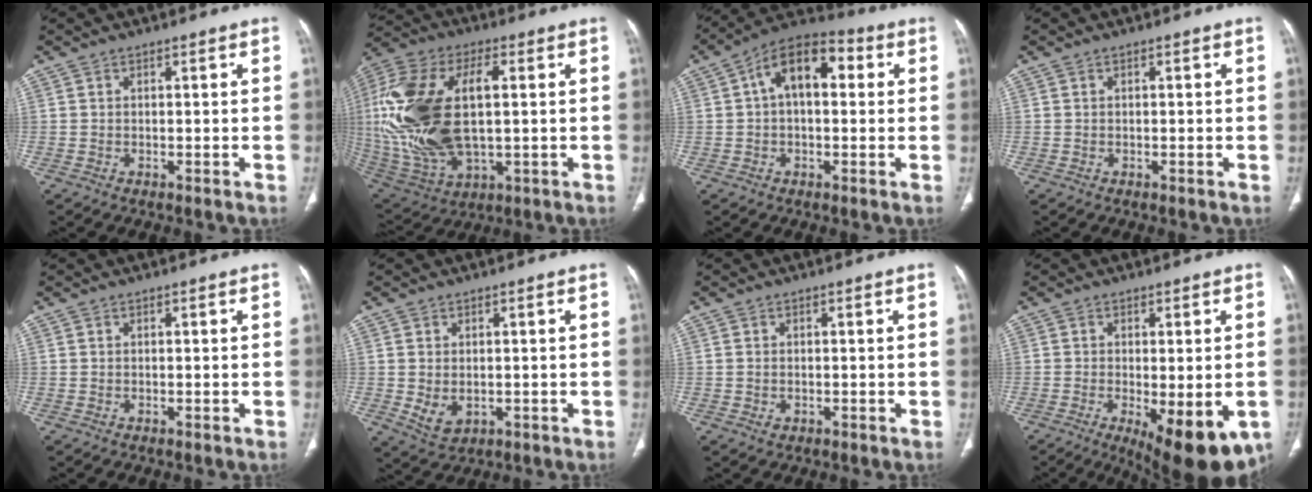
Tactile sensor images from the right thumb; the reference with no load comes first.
{"total": 25.8, "force": [1.6, 13.1, 22.1], "torque": [-0.480, -0.005, 0.035]}
{"total": 12.0, "force": [2.4, 6.6, 9.7], "torque": [-0.142, 0.036, 0.029]}
{"total": 0.0}
{"total": 0.0}
{"total": 4.3, "force": [-0.3, 3.1, 3.0], "torque": [-0.053, -0.009, 0.011]}
{"total": 0.9, "force": [-0.1, 0.8, 0.5], "torque": [-0.012, 0.000, 0.003]}
{"total": 14.0, "force": [-5.5, 5.2, 11.7], "torque": [-0.142, -0.013, -0.067]}